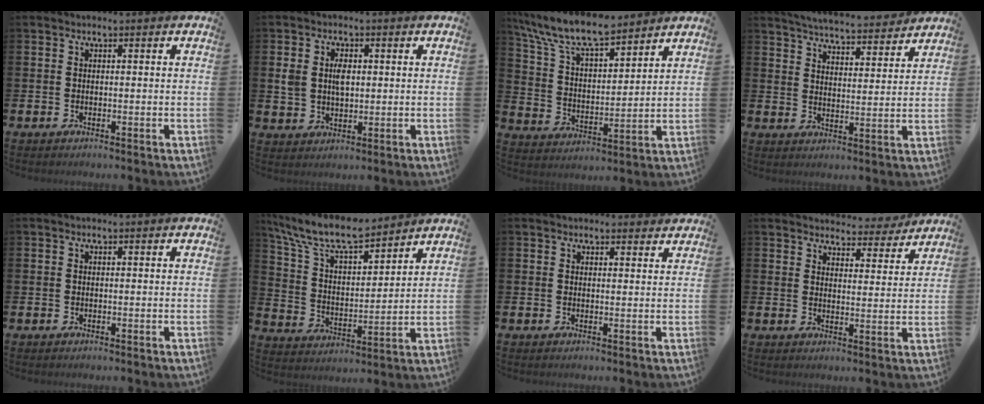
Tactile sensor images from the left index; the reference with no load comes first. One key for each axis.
{"total": 3.7, "fx": 1.0, "fy": 2.5, "fz": 2.5, "tx": -0.038, "ty": 0.006, "tz": 0.012}
{"total": 9.5, "fx": 8.5, "fy": 2.0, "fz": 3.7, "tx": -0.111, "ty": -0.044, "tz": 0.152}
{"total": 5.7, "fx": 5.6, "fy": 0.4, "fz": 0.9, "tx": -0.038, "ty": -0.038, "tz": 0.099}
{"total": 0.0}
{"total": 9.8, "fx": 8.8, "fy": 2.2, "fz": 3.9, "tx": -0.117, "ty": -0.046, "tz": 0.156}
{"total": 1.7, "fx": 1.6, "fy": 0.3, "fz": 0.1, "tx": 0.002, "ty": -0.006, "tz": 0.029}
{"total": 4.7, "fx": 4.6, "fy": 1.0, "fz": 0.2, "tx": -0.013, "ty": -0.034, "tz": 0.079}